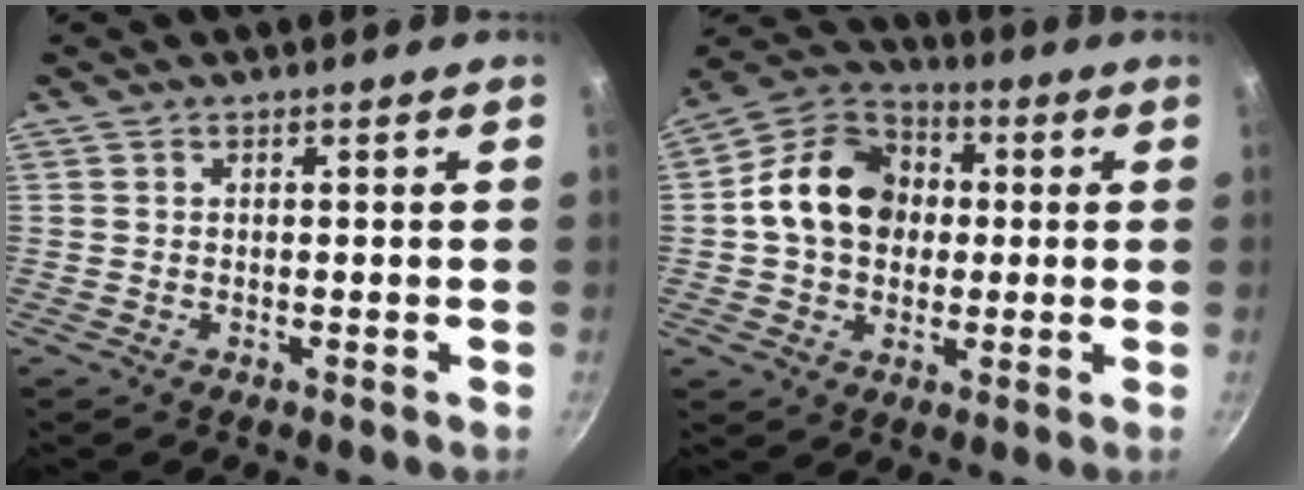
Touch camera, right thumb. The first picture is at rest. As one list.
[{"total": 15.3, "force": [1.2, 12.2, 9.1], "torque": [-0.124, 0.026, 0.005]}]